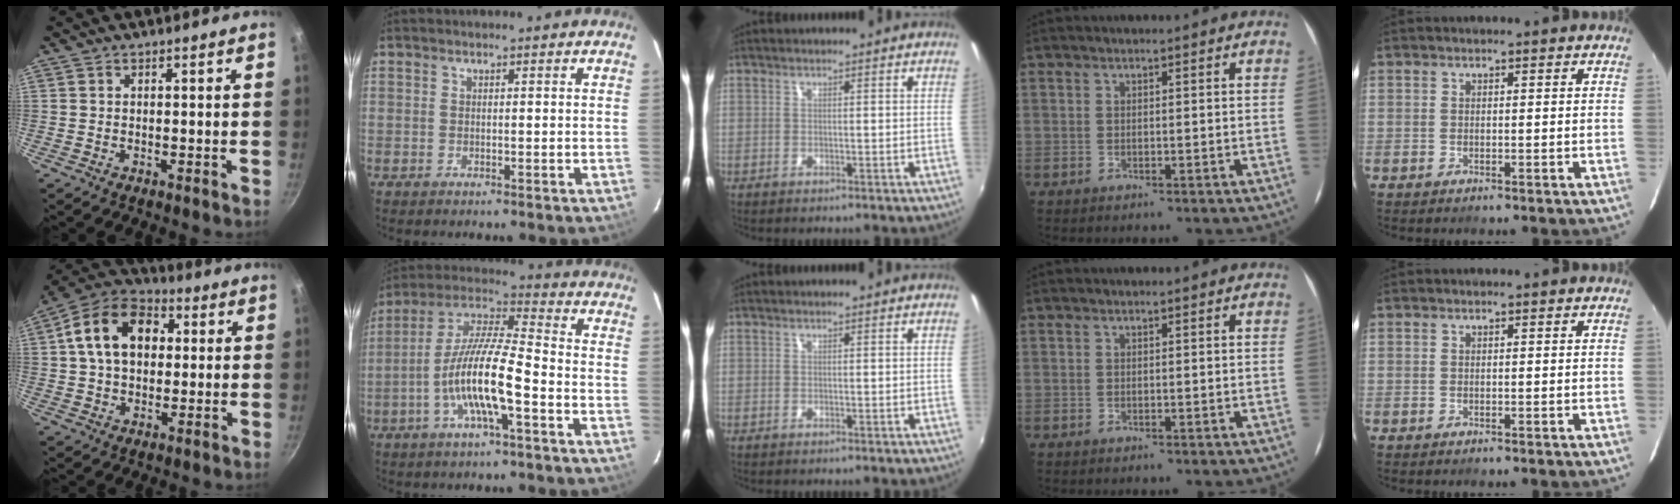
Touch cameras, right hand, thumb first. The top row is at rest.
{"thumb": {"total": 14.8, "force": [2.7, 10.6, 10.0], "torque": [-0.141, 0.025, 0.027]}, "index": {"total": 13.0, "force": [-4.7, 1.8, 12.0], "torque": [-0.238, 0.003, -0.096]}}